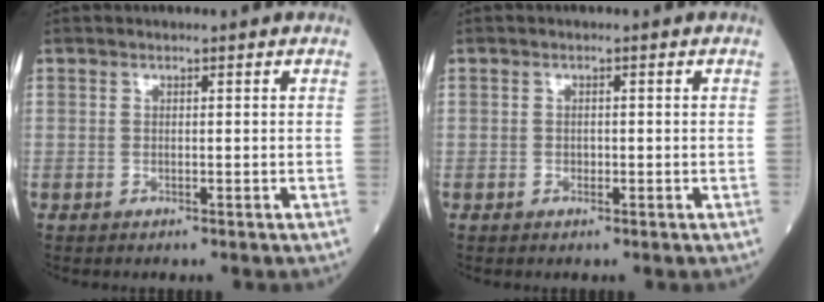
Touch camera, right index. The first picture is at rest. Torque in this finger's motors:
{"motor_torque": [-0.10, 0.00, -0.04, -0.01]}